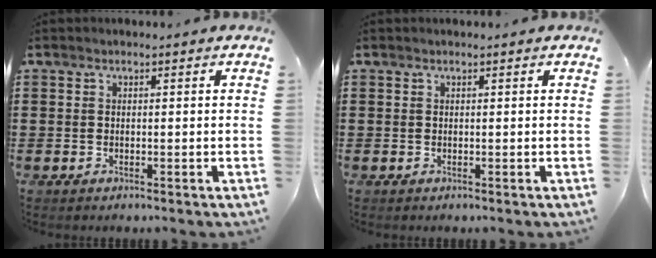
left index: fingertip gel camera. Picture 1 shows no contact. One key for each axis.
{"total": 0.0}